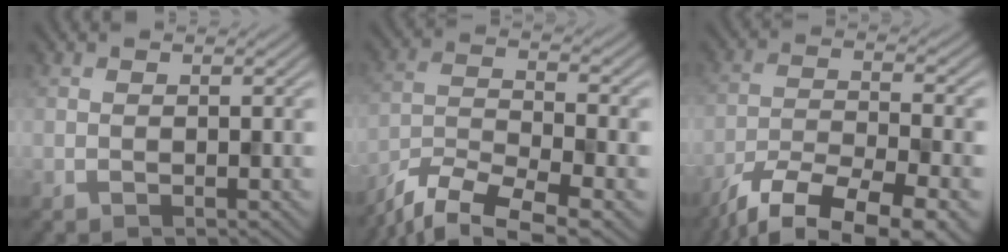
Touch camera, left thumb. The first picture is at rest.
{"total": 10.3, "force": [-8.2, 2.5, 5.8], "torque": [-0.124, -0.014, -0.155]}
{"total": 12.5, "force": [-9.6, 3.3, 7.3], "torque": [-0.136, -0.024, -0.153]}